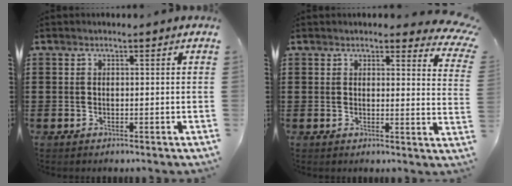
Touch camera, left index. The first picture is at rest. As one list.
[{"total": 3.7, "force": [3.4, 0.6, 1.3], "torque": [-0.023, -0.013, 0.059]}]